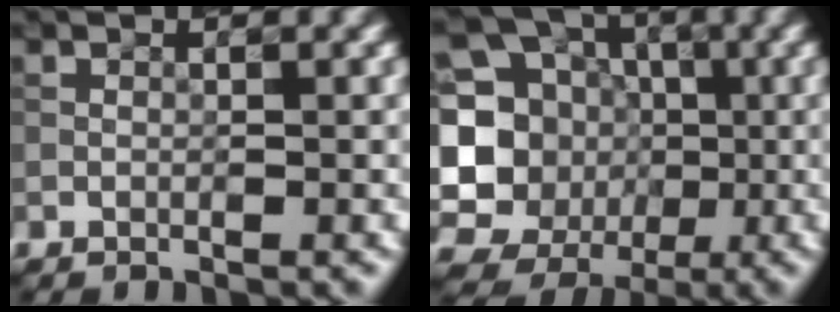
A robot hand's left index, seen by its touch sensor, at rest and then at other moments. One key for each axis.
{"total": 14.2, "fx": 0.2, "fy": 13.4, "fz": 4.8, "tx": -0.139, "ty": 0.019, "tz": -0.003}